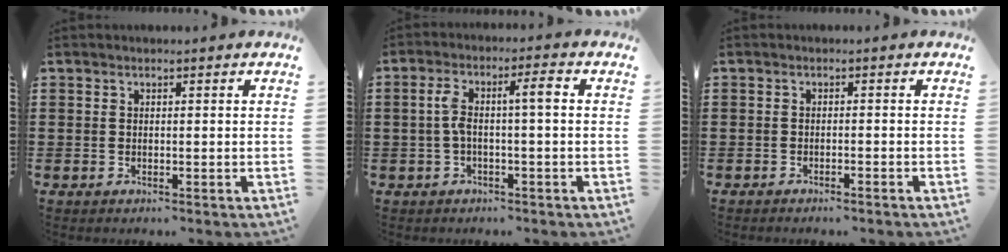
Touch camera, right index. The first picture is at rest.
{"total": 5.3, "force": [-0.1, 1.1, 5.1], "torque": [-0.103, 0.008, -0.010]}
{"total": 1.1, "force": [-1.1, -0.2, 0.2], "torque": [-0.006, -0.002, -0.022]}